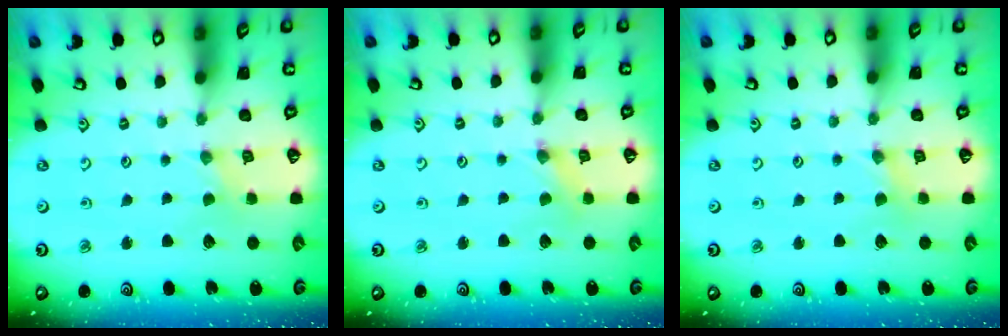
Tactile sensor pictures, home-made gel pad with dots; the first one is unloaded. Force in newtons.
{"total": 0.6, "press": 0.6, "slide": 0.2}
{"total": 1.8, "press": 1.8, "slide": 0.4}